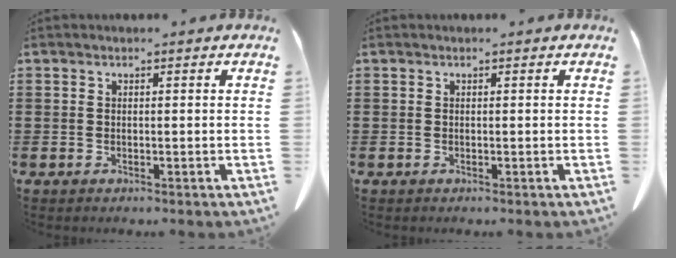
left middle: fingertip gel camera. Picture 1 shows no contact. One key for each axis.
{"total": 0.0}